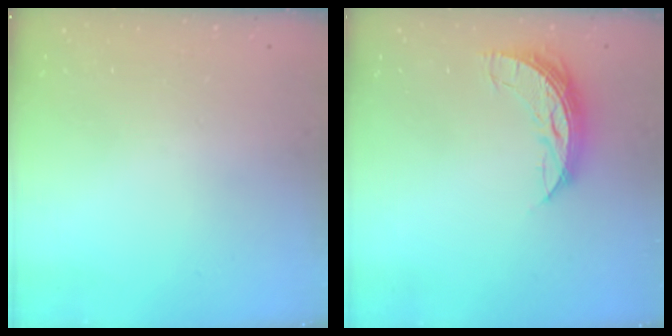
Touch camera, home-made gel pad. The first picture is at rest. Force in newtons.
{"total": 7.7, "press": 7.6, "slide": 0.6}